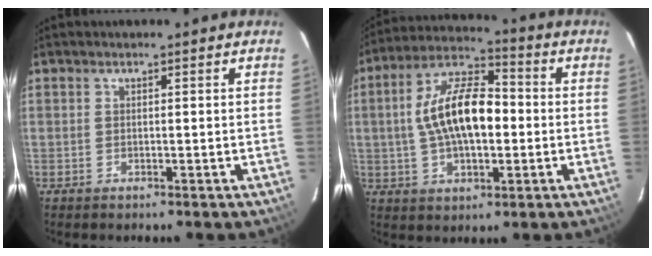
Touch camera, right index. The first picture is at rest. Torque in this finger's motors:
{"motor_torque": [0.80, -0.26, 0.71, 0.21]}